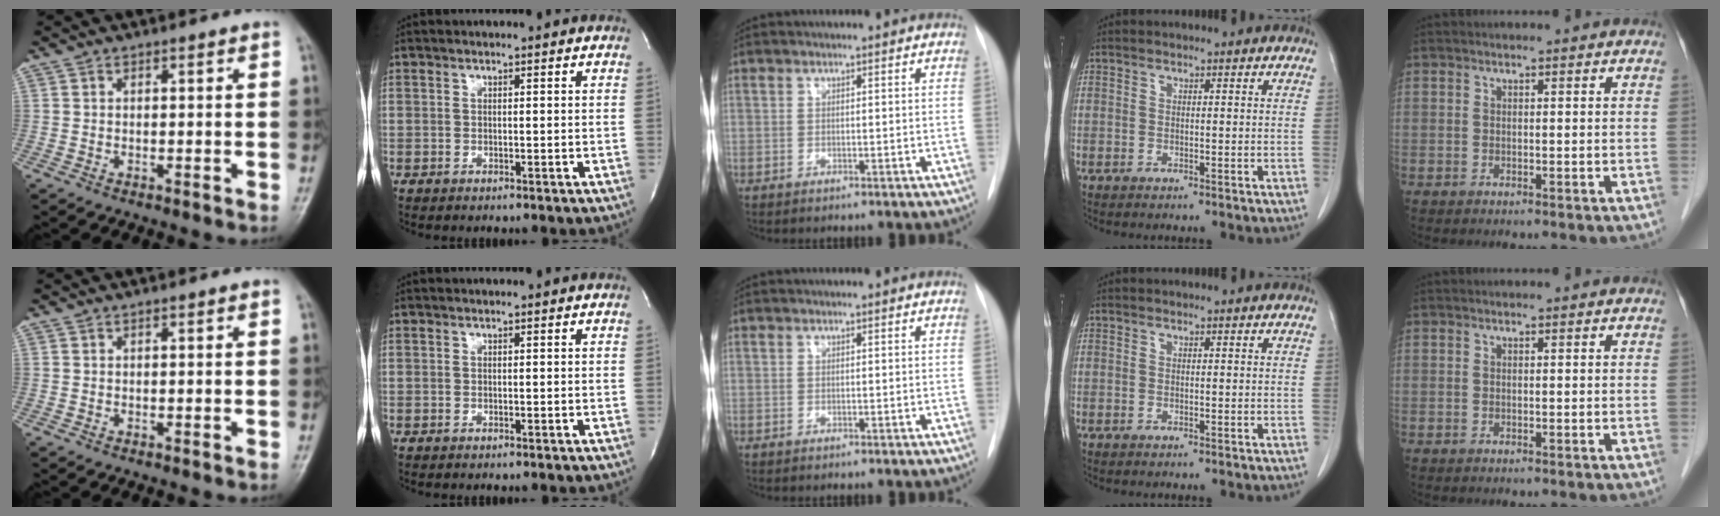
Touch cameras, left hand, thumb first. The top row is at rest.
{}